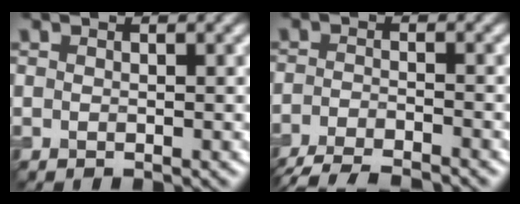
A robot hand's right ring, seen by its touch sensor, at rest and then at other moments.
{"total": 6.1, "force": [-5.4, 1.0, 2.7], "torque": [-0.046, -0.020, -0.096]}